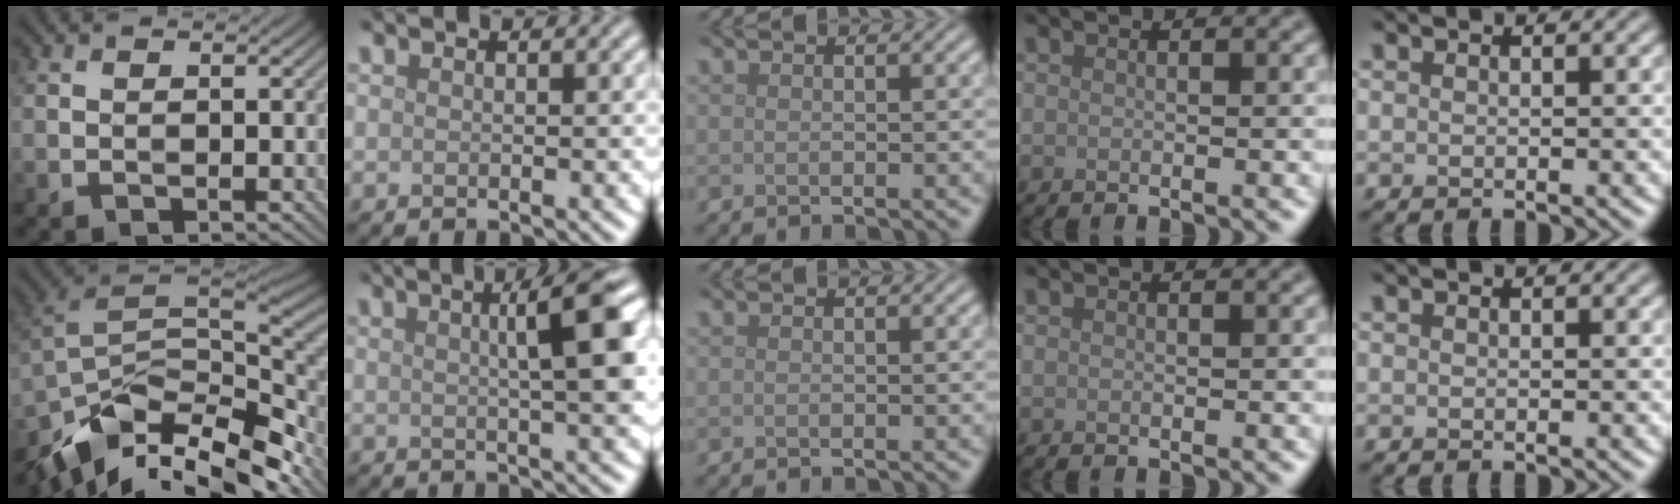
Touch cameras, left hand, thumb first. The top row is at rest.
{"thumb": {"total": 14.5, "force": [-8.2, 7.3, 9.5], "torque": [-0.208, -0.010, -0.143]}, "index": {"total": 6.1, "force": [1.4, 1.1, 5.9], "torque": [-0.067, 0.014, 0.018]}}